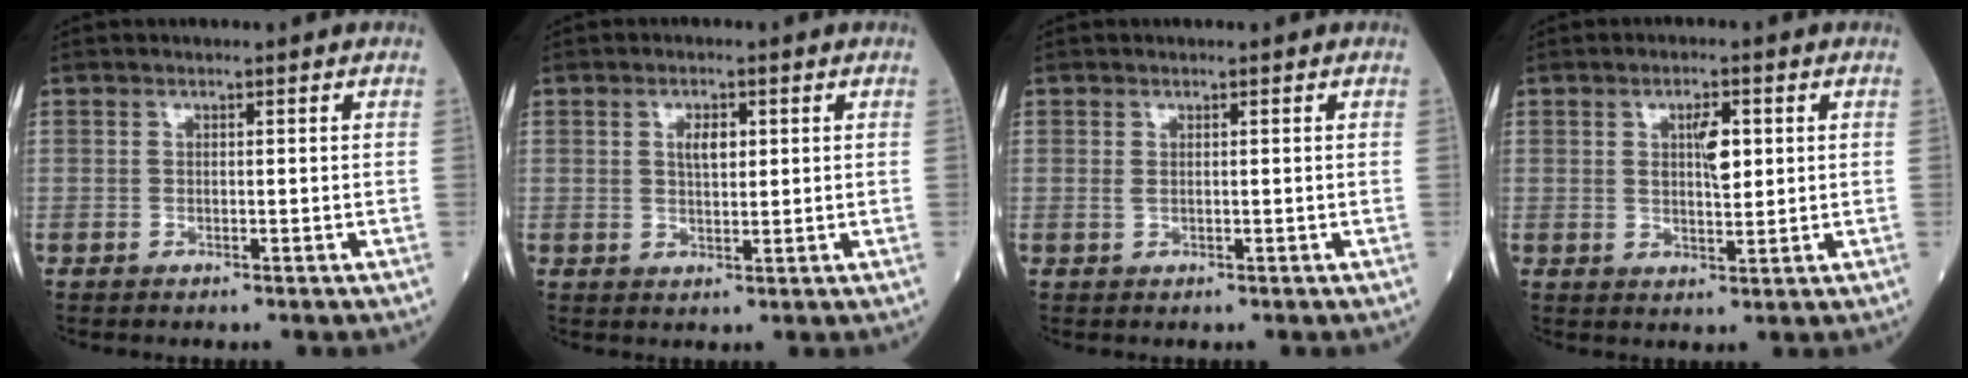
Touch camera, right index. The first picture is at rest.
{"total": 2.9, "force": [0.9, 1.2, 2.5], "torque": [-0.044, 0.001, 0.015]}
{"total": 0.5, "force": [0.2, 0.2, 0.5], "torque": [-0.013, -0.002, 0.004]}
{"total": 4.1, "force": [1.1, 1.3, 3.8], "torque": [-0.064, 0.003, 0.019]}